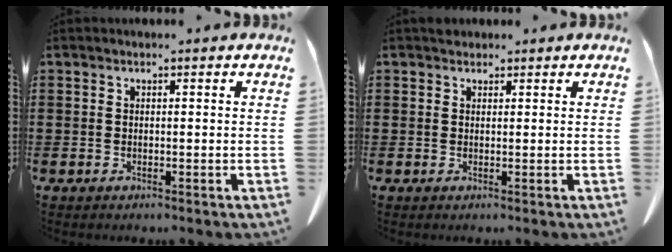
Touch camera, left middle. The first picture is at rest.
{"total": 0.9, "force": [0.8, 0.5, 0.0], "torque": [-0.003, 0.003, 0.015]}